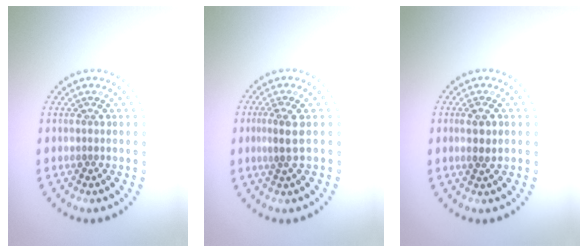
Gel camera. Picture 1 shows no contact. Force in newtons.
{"total": 1.9, "press": 1.6, "slide": 1.0}
{"total": 1.3, "press": 1.2, "slide": 0.5}